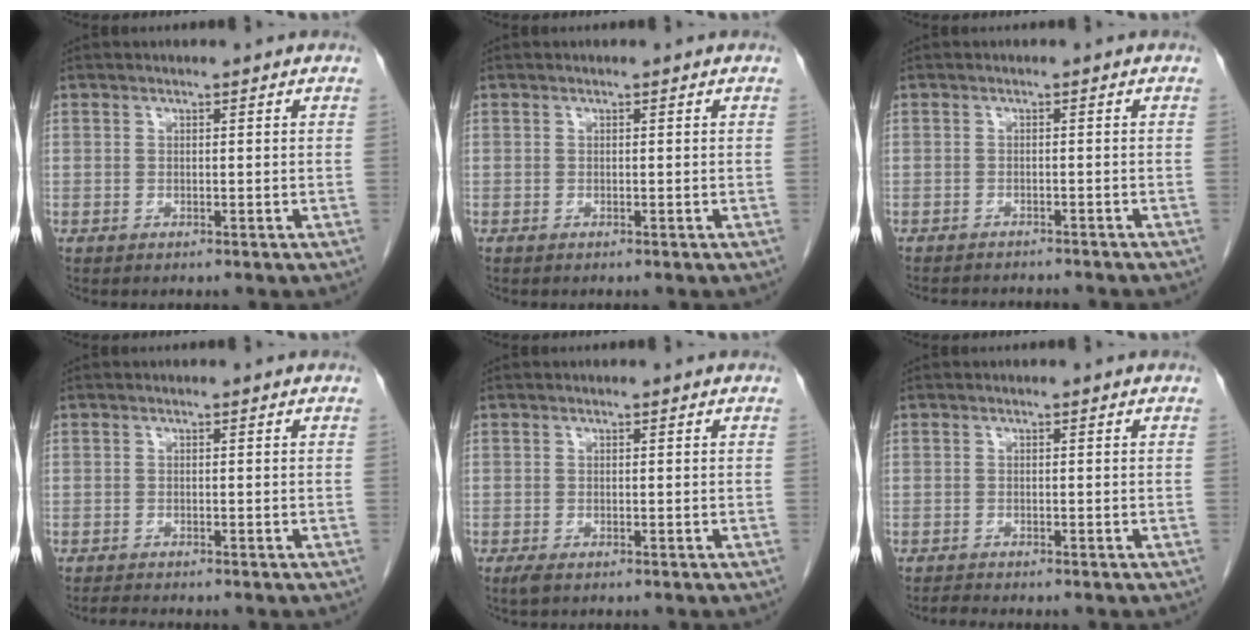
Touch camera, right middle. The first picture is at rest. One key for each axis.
{"total": 0.0}
{"total": 6.5, "fx": -6.1, "fy": 1.1, "fz": 1.9, "tx": -0.023, "ty": -0.006, "tz": -0.076}
{"total": 1.0, "fx": -1.0, "fy": -0.3, "fz": 0.2, "tx": -0.014, "ty": -0.008, "tz": -0.018}
{"total": 1.1, "fx": -0.7, "fy": 0.4, "fz": 0.8, "tx": -0.017, "ty": -0.003, "tz": -0.009}
{"total": 0.8, "fx": -0.7, "fy": -0.3, "fz": 0.0, "tx": -0.010, "ty": -0.008, "tz": -0.013}